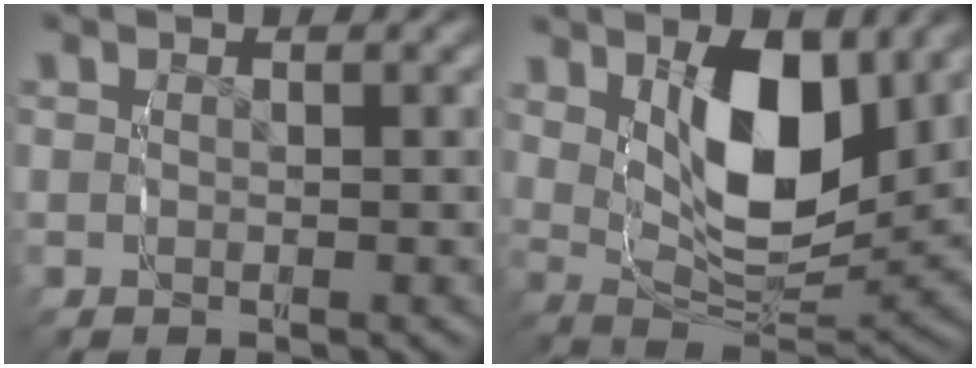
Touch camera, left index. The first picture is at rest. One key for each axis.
{"total": 9.0, "fx": 2.2, "fy": 4.6, "fz": 7.4, "tx": -0.127, "ty": -0.019, "tz": 0.042}